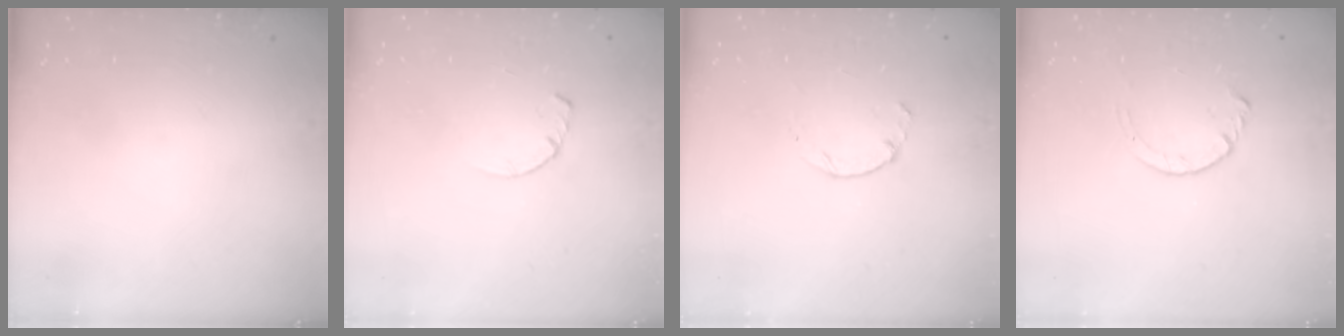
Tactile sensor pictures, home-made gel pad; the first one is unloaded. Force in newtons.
{"total": 3.3, "press": 3.3, "slide": 0.3}
{"total": 1.3, "press": 1.2, "slide": 0.4}
{"total": 3.6, "press": 3.5, "slide": 0.4}